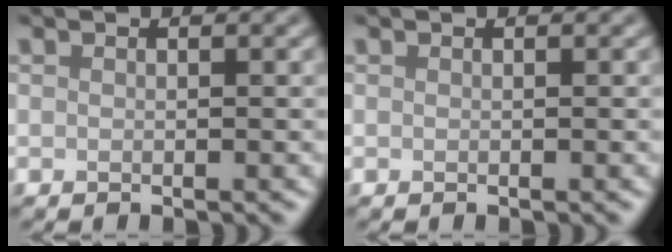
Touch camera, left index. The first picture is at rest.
{"total": 0.0}